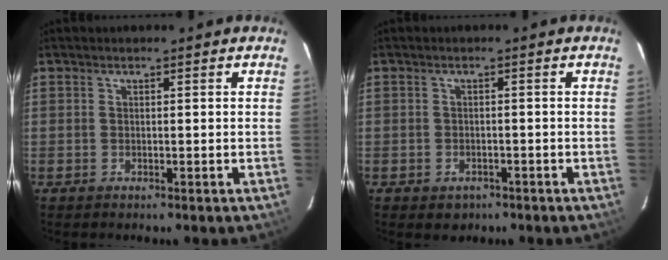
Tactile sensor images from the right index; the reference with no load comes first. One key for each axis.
{"total": 3.0, "fx": -1.7, "fy": 2.3, "fz": 0.9, "tx": -0.023, "ty": -0.001, "tz": -0.018}